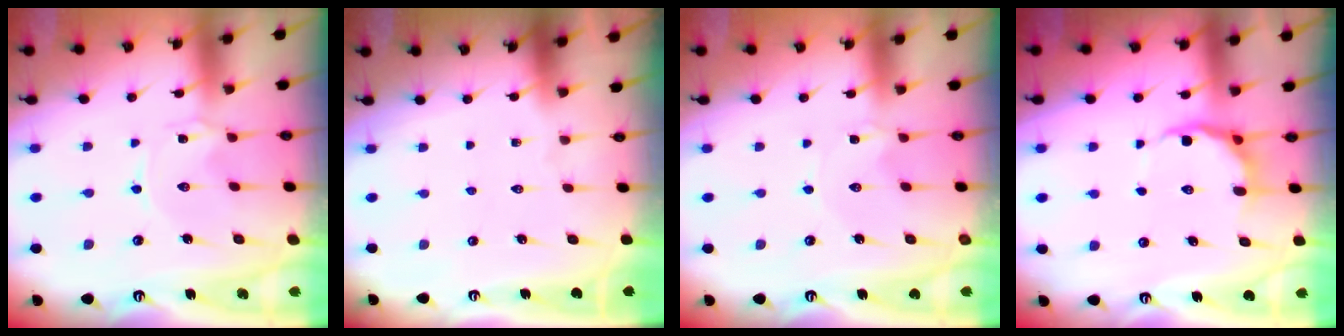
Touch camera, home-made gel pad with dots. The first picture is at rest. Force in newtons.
{"total": 0.0}
{"total": 0.0}
{"total": 7.6, "press": 7.1, "slide": 2.5}